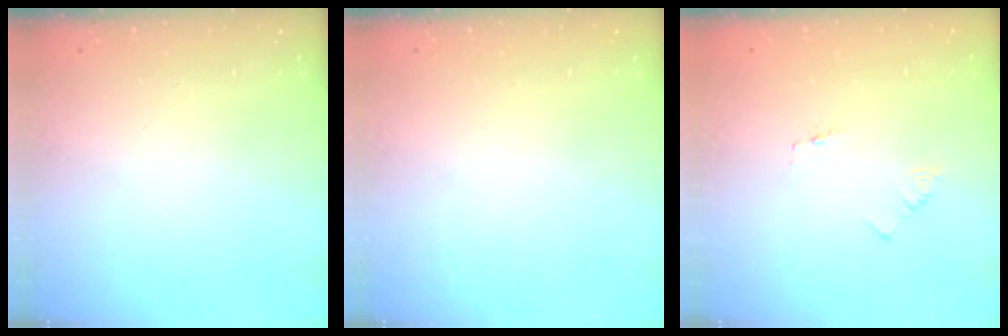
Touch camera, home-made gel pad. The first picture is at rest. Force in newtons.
{"total": 0.0}
{"total": 1.6, "press": 1.6, "slide": 0.1}